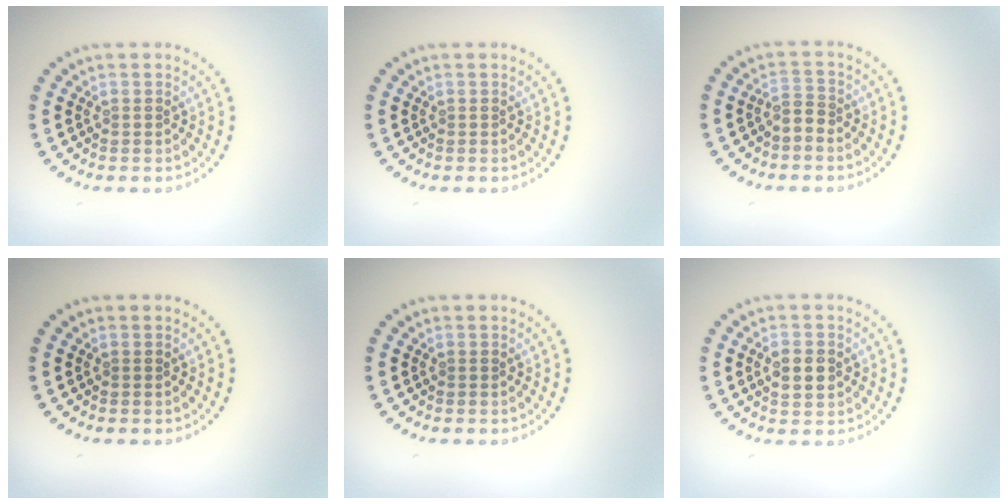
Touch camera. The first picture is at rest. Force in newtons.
{"total": 0.0}
{"total": 1.6, "press": 1.2, "slide": 1.1}
{"total": 0.0}
{"total": 0.0}
{"total": 2.7, "press": 2.7, "slide": 0.1}